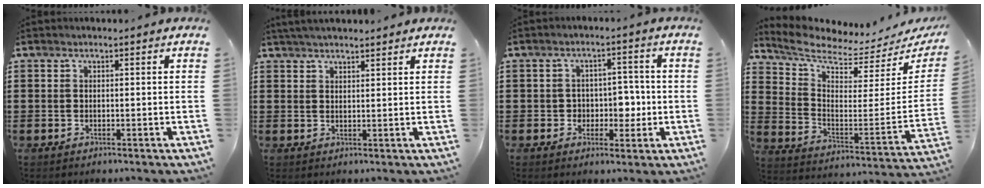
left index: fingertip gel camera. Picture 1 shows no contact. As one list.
[{"total": 2.4, "force": [2.3, 0.0, 0.7], "torque": [-0.017, 0.002, 0.044]}, {"total": 4.5, "force": [-0.6, 3.9, 2.3], "torque": [-0.041, 0.002, -0.018]}, {"total": 5.3, "force": [4.7, 0.8, 2.4], "torque": [-0.073, -0.052, 0.077]}]